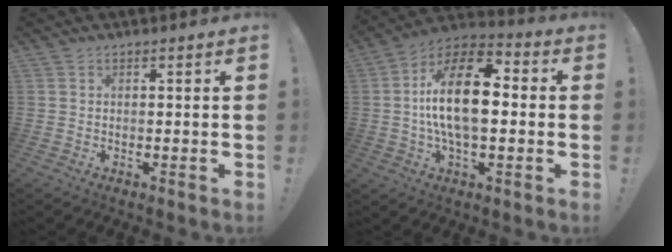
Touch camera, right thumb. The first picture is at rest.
{"total": 19.1, "force": [0.3, 9.2, 16.8], "torque": [-0.295, 0.009, -0.004]}